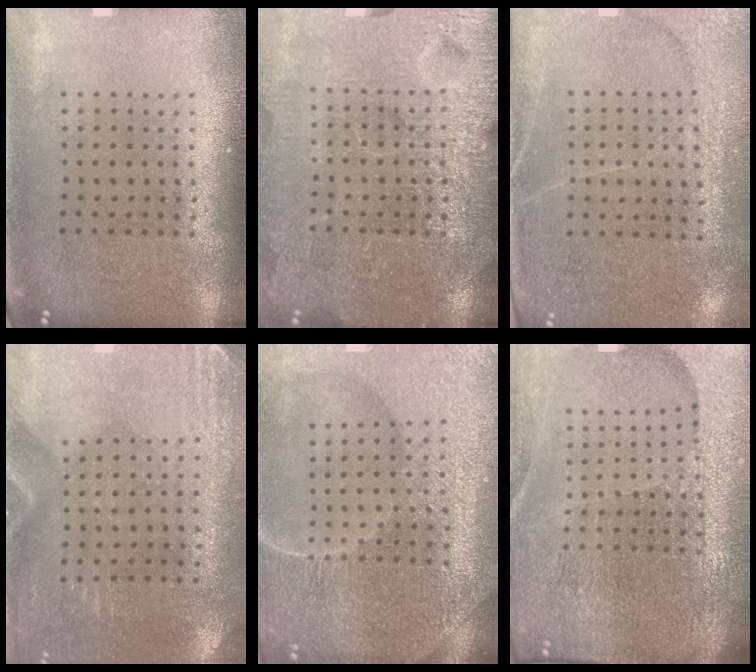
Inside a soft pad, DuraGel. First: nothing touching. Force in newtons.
{"total": 7.1, "press": 7.0, "slide": 0.9}
{"total": 3.0, "press": 2.7, "slide": 1.5}
{"total": 3.0, "press": 2.6, "slide": 1.4}
{"total": 5.0, "press": 4.8, "slide": 1.5}
{"total": 5.6, "press": 5.0, "slide": 2.4}